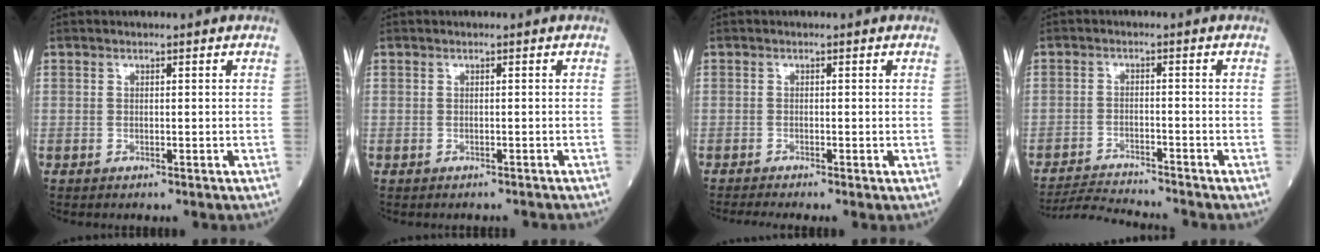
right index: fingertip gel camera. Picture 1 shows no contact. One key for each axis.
{"total": 2.6, "fx": -2.6, "fy": 0.3, "fz": 0.6, "tx": -0.005, "ty": -0.005, "tz": -0.031}
{"total": 2.3, "fx": -2.0, "fy": -0.5, "fz": 1.1, "tx": -0.020, "ty": -0.007, "tz": -0.039}
{"total": 6.9, "fx": -6.7, "fy": -1.1, "fz": 0.8, "tx": -0.017, "ty": -0.013, "tz": -0.118}